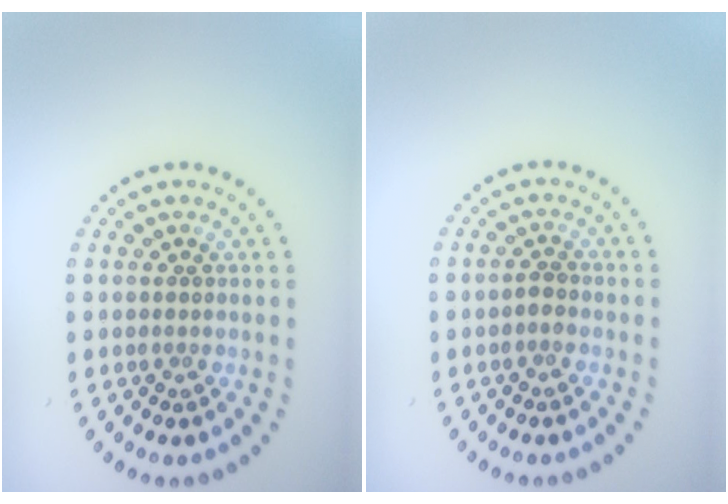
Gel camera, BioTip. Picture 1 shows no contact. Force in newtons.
{"total": 0.9, "press": 0.9, "slide": 0.2}